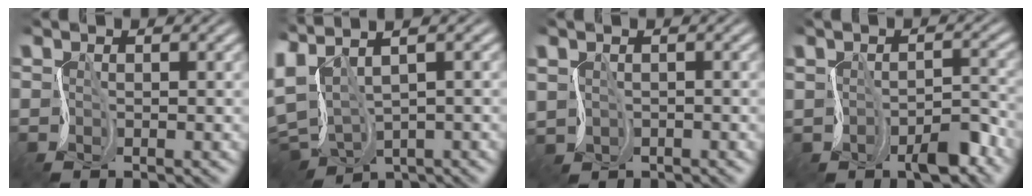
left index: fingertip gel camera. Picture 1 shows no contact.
{"total": 6.3, "force": [-0.5, 2.8, 5.6], "torque": [-0.134, -0.009, -0.005]}
{"total": 1.6, "force": [-0.3, 1.3, 0.9], "torque": [-0.024, -0.008, -0.003]}
{"total": 3.9, "force": [-1.9, 1.8, 2.9], "torque": [-0.044, -0.003, -0.032]}